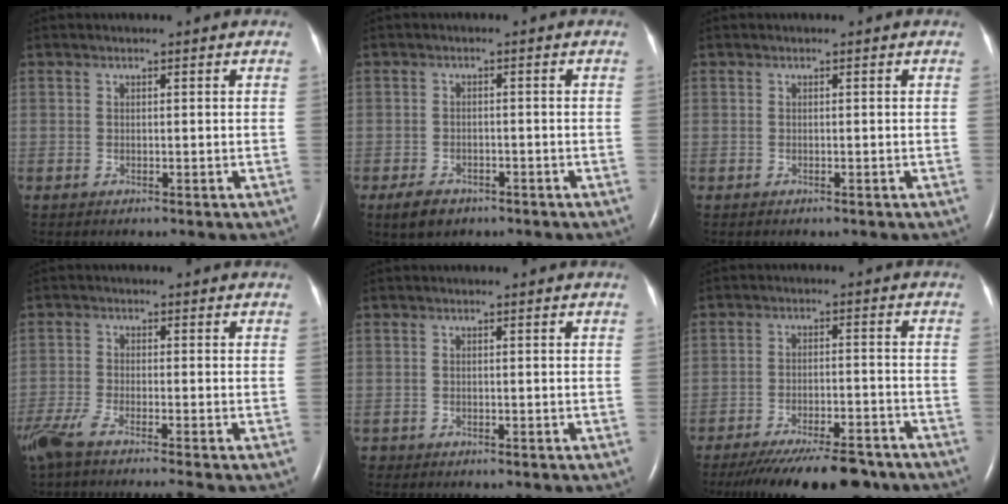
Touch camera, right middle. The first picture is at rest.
{"total": 3.6, "force": [-2.5, 2.1, 1.6], "torque": [-0.033, -0.001, -0.034]}
{"total": 0.0}
{"total": 8.6, "force": [-7.1, -0.4, 4.8], "torque": [-0.085, -0.025, -0.125]}
{"total": 0.7, "force": [-0.5, 0.4, 0.0], "torque": [-0.003, 0.002, -0.009]}
{"total": 16.3, "force": [-13.9, 3.3, 7.9], "torque": [-0.111, -0.020, -0.200]}